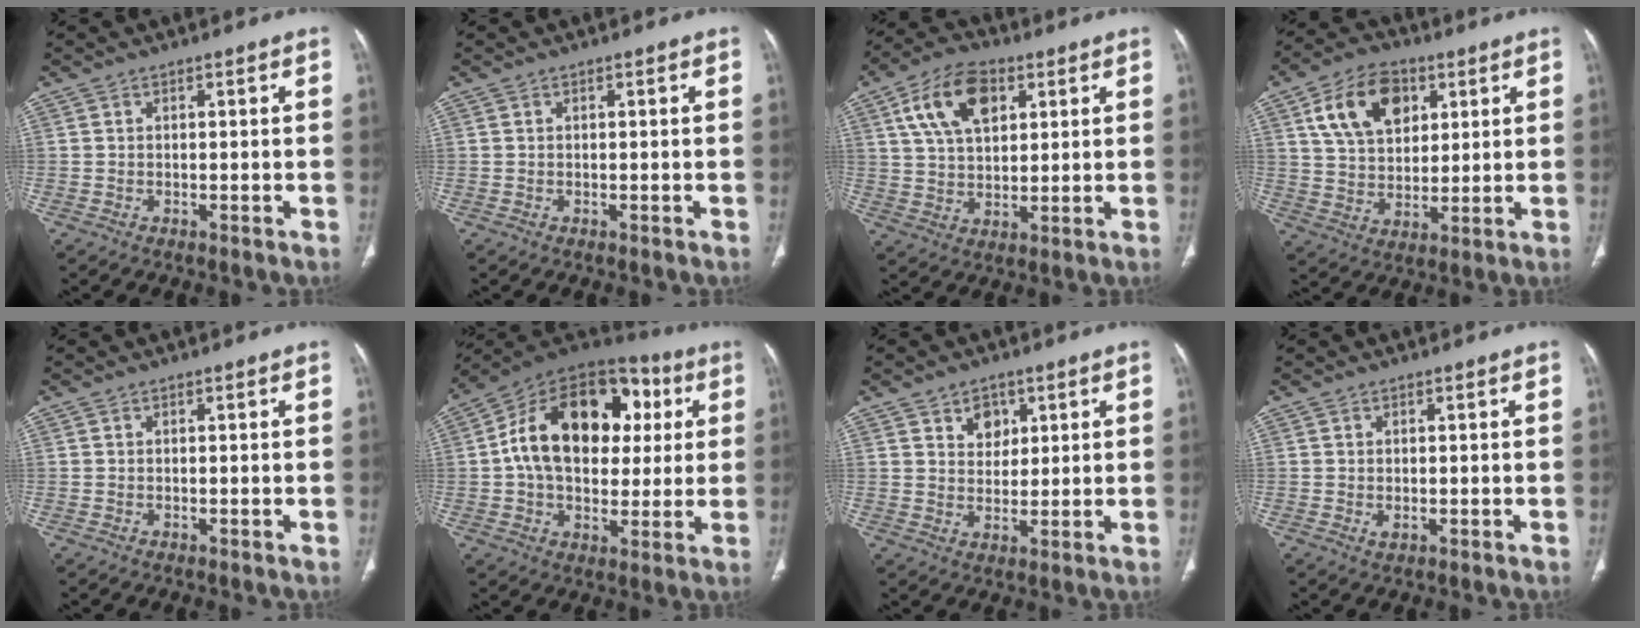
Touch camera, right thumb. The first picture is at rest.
{"total": 0.0}
{"total": 12.7, "force": [5.1, 7.4, 9.0], "torque": [-0.149, -0.004, 0.092]}
{"total": 13.8, "force": [5.6, 9.1, 8.8], "torque": [-0.126, -0.010, 0.102]}
{"total": 0.0}
{"total": 24.0, "force": [3.6, 16.0, 17.5], "torque": [-0.260, 0.023, 0.052]}
{"total": 4.8, "force": [2.5, 3.5, 2.1], "torque": [-0.012, -0.017, 0.044]}
{"total": 1.3, "force": [-0.2, 0.7, 1.0], "torque": [-0.019, -0.005, 0.000]}